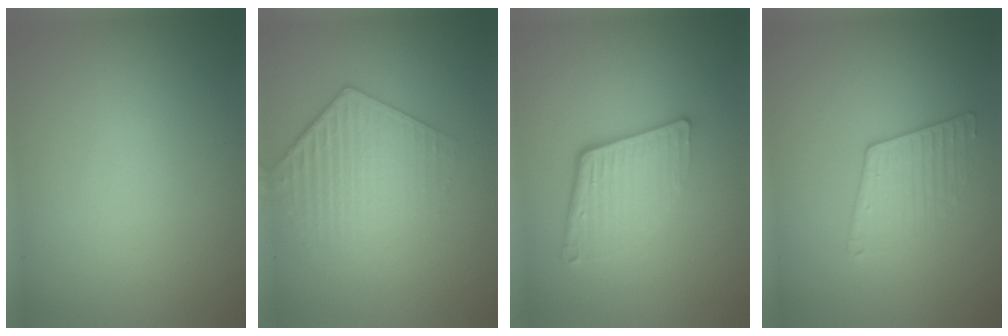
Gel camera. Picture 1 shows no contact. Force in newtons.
{"total": 3.1, "press": 3.0, "slide": 0.9}
{"total": 4.1, "press": 2.8, "slide": 3.0}
{"total": 2.0, "press": 1.5, "slide": 1.3}